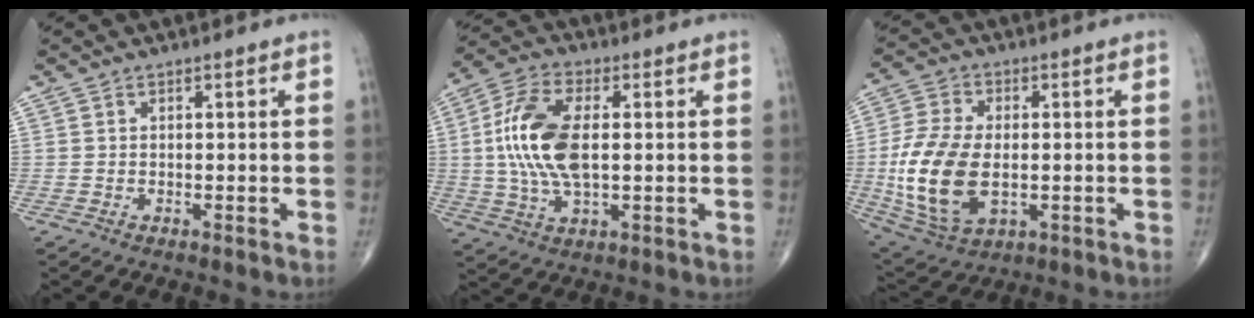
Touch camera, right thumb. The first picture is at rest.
{"total": 14.3, "force": [1.0, 7.0, 12.5], "torque": [-0.266, 0.007, 0.017]}
{"total": 16.6, "force": [-1.8, 9.7, 13.4], "torque": [-0.277, -0.008, -0.022]}